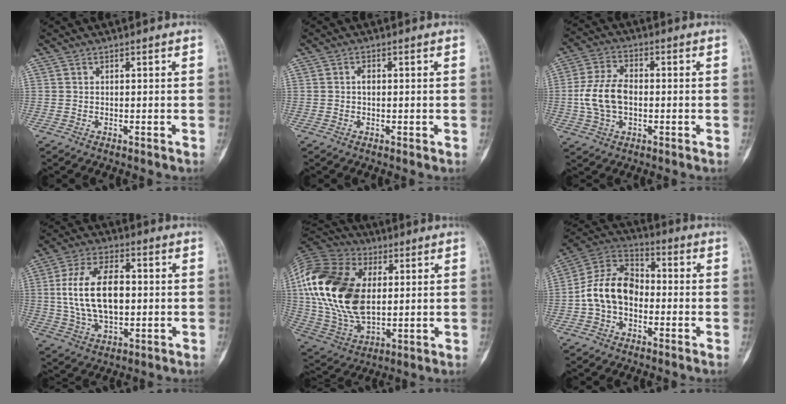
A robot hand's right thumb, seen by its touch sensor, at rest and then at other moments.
{"total": 1.4, "force": [0.0, 0.9, 1.1], "torque": [-0.016, 0.002, -0.004]}
{"total": 9.8, "force": [-0.8, 6.2, 7.6], "torque": [-0.150, 0.017, -0.018]}
{"total": 15.4, "force": [0.8, 8.7, 12.6], "torque": [-0.224, 0.013, 0.015]}
{"total": 26.6, "force": [4.0, 16.6, 20.3], "torque": [-0.412, -0.014, 0.072]}
{"total": 12.7, "force": [-2.0, 9.1, 8.7], "torque": [-0.147, 0.042, -0.051]}